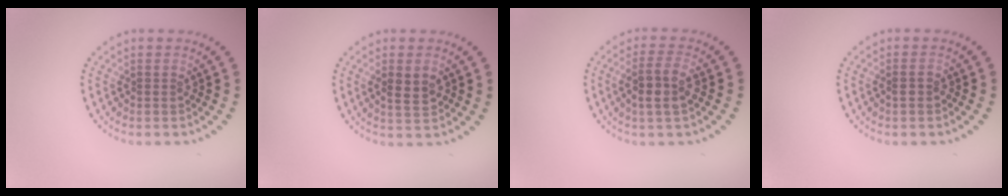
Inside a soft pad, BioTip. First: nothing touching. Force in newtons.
{"total": 2.3, "press": 2.2, "slide": 0.3}
{"total": 2.9, "press": 2.6, "slide": 1.2}
{"total": 0.6, "press": 0.6, "slide": 0.3}